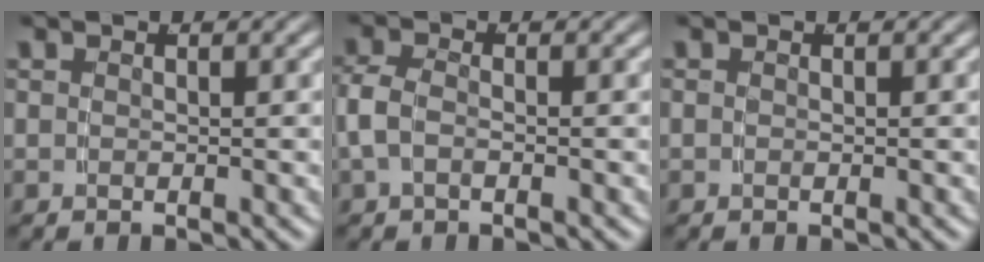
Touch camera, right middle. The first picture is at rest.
{"total": 2.4, "force": [-0.1, 1.8, 1.6], "torque": [-0.050, -0.009, 0.002]}
{"total": 0.0}